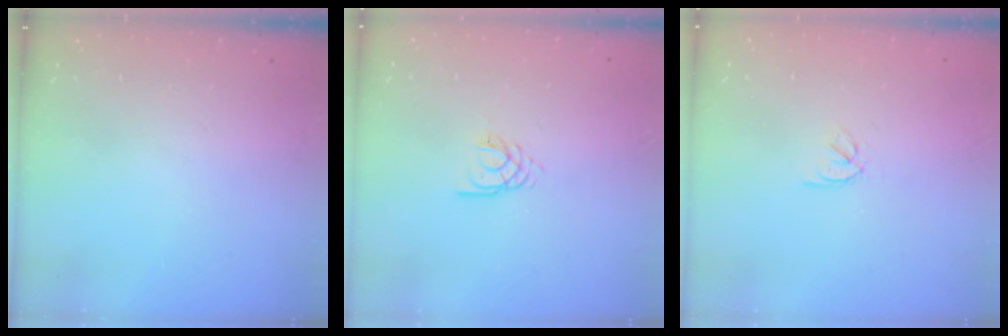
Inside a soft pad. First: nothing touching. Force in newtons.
{"total": 2.1, "press": 2.1, "slide": 0.3}
{"total": 2.5, "press": 2.4, "slide": 0.7}